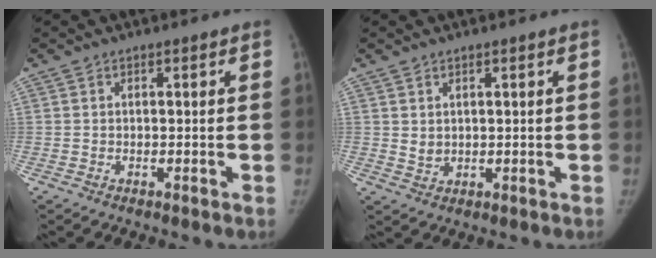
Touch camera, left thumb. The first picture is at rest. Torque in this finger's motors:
{"motor_torque": [0.24, 0.43, 0.10, -0.73, 0.07]}